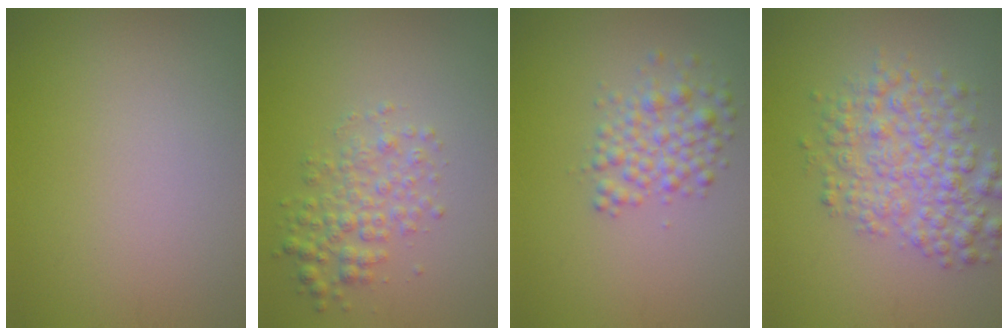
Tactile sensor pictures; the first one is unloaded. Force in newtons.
{"total": 2.9, "press": 2.9, "slide": 0.0}
{"total": 2.9, "press": 2.9, "slide": 0.1}
{"total": 5.2, "press": 5.2, "slide": 0.1}